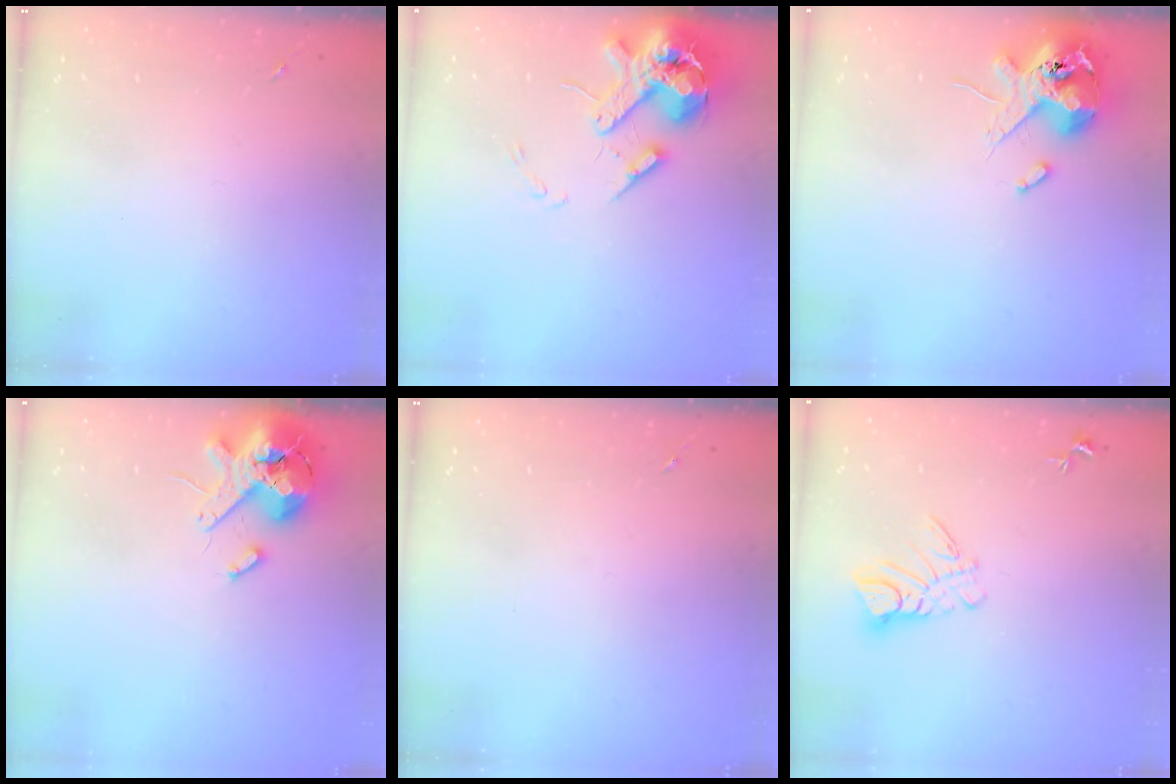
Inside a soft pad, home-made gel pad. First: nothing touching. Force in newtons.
{"total": 15.3, "press": 15.1, "slide": 2.6}
{"total": 13.1, "press": 12.9, "slide": 2.2}
{"total": 13.2, "press": 13.0, "slide": 2.2}
{"total": 0.0}
{"total": 8.0, "press": 8.0, "slide": 0.7}